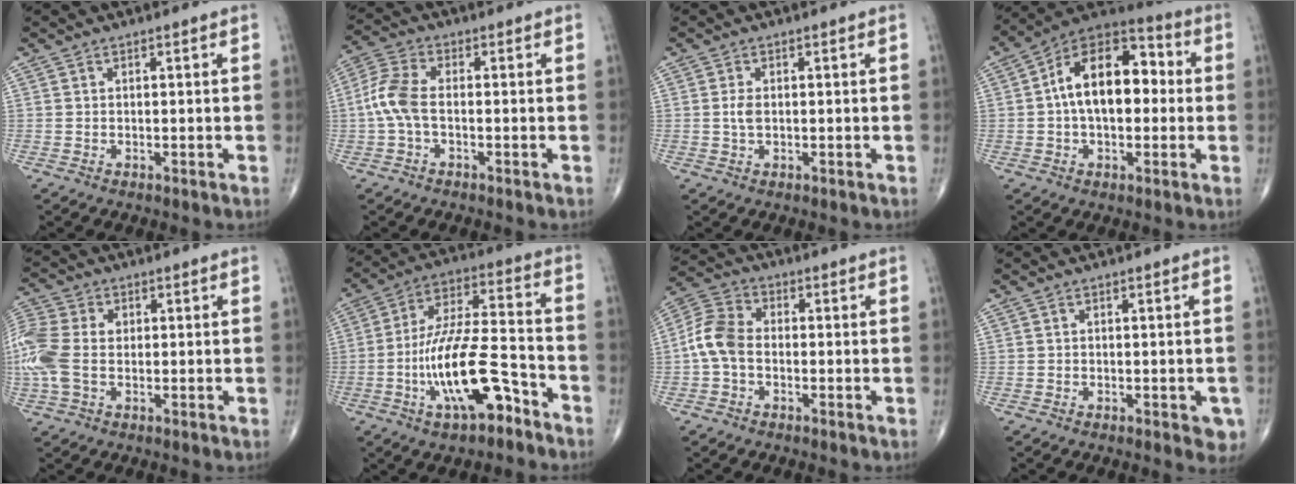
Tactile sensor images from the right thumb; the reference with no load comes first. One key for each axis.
{"total": 6.6, "fx": -0.9, "fy": 3.3, "fz": 5.7, "tx": -0.141, "ty": 0.018, "tz": -0.026}
{"total": 1.8, "fx": 0.0, "fy": 0.9, "fz": 1.5, "tx": -0.035, "ty": 0.000, "tz": 0.000}
{"total": 16.5, "fx": 1.1, "fy": 9.6, "fz": 13.4, "tx": -0.193, "ty": 0.038, "tz": 0.005}
{"total": 12.7, "fx": 0.1, "fy": 8.7, "fz": 9.3, "tx": -0.258, "ty": 0.018, "tz": 0.001}
{"total": 16.6, "fx": -7.5, "fy": 5.8, "fz": 13.6, "tx": -0.249, "ty": 0.057, "tz": -0.126}
{"total": 7.4, "fx": -1.1, "fy": 5.0, "fz": 5.3, "tx": -0.106, "ty": 0.021, "tz": -0.036}
{"total": 3.3, "fx": -1.3, "fy": 1.5, "fz": 2.6, "tx": -0.008, "ty": 0.000, "tz": -0.017}